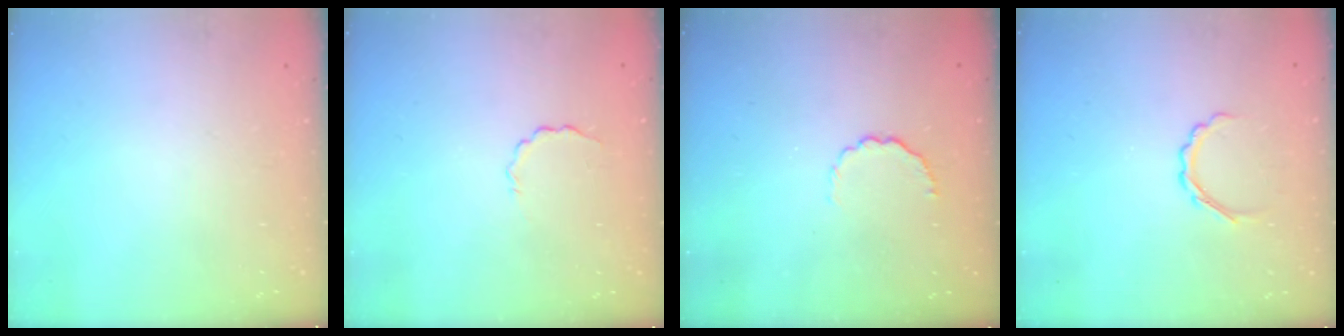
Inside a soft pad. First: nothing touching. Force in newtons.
{"total": 2.6, "press": 2.5, "slide": 0.8}
{"total": 3.9, "press": 3.7, "slide": 1.3}
{"total": 4.4, "press": 4.2, "slide": 1.2}